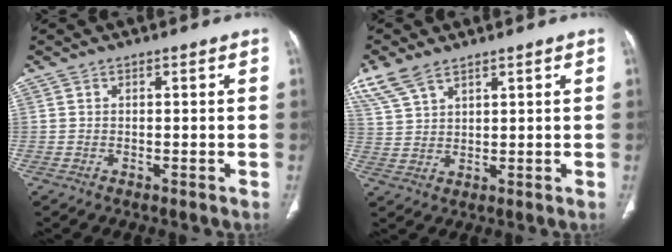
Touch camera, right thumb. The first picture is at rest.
{"total": 6.6, "force": [4.8, 2.8, 3.6], "torque": [-0.078, 0.000, 0.109]}